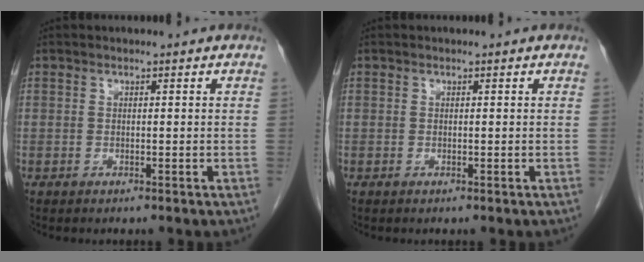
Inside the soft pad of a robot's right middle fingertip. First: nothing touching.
{"total": 0.0}